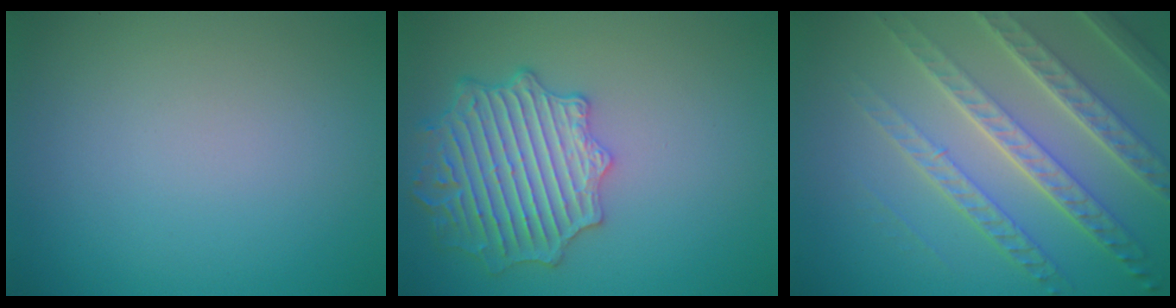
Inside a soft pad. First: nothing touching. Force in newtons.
{"total": 5.7, "press": 5.3, "slide": 2.1}
{"total": 8.0, "press": 5.5, "slide": 5.9}